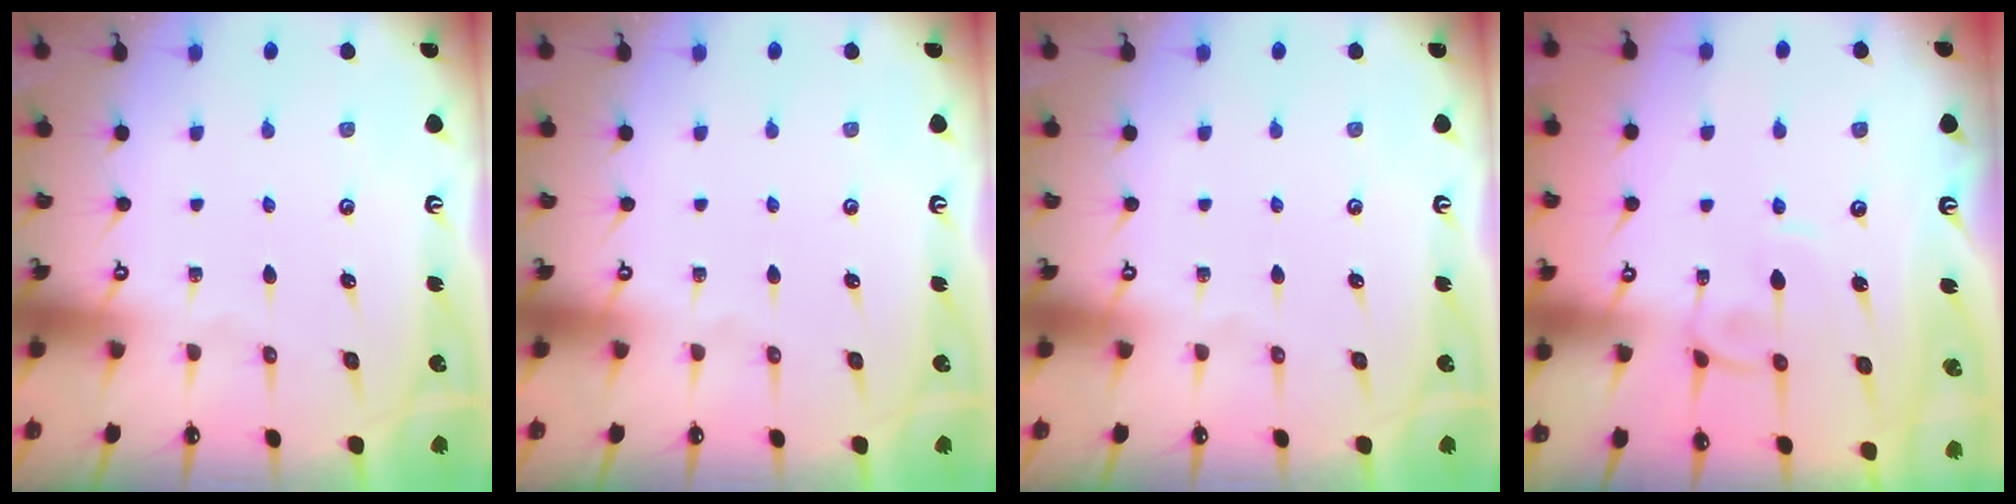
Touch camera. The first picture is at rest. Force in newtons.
{"total": 0.0}
{"total": 0.0}
{"total": 2.1, "press": 2.0, "slide": 0.4}